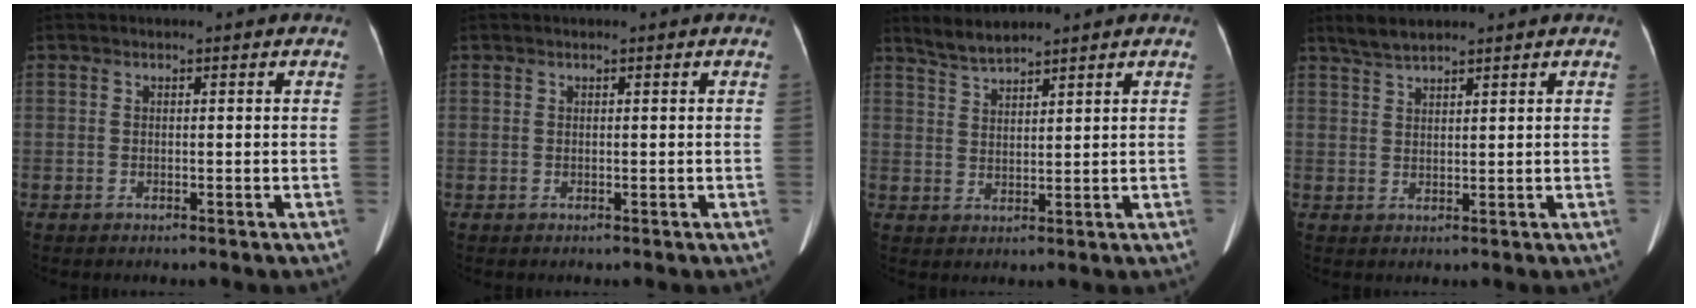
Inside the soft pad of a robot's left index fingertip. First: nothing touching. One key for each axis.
{"total": 0.0}
{"total": 3.8, "fx": 3.6, "fy": 0.3, "fz": 1.1, "tx": -0.028, "ty": 0.009, "tz": 0.075}
{"total": 3.4, "fx": 3.1, "fy": 0.5, "fz": 1.5, "tx": -0.037, "ty": 0.014, "tz": 0.061}